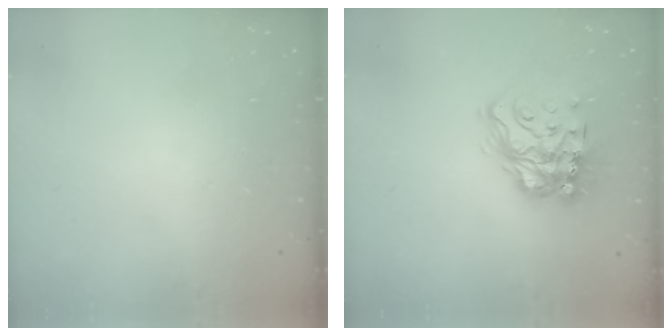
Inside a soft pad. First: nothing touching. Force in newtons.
{"total": 15.7, "press": 15.7, "slide": 1.0}